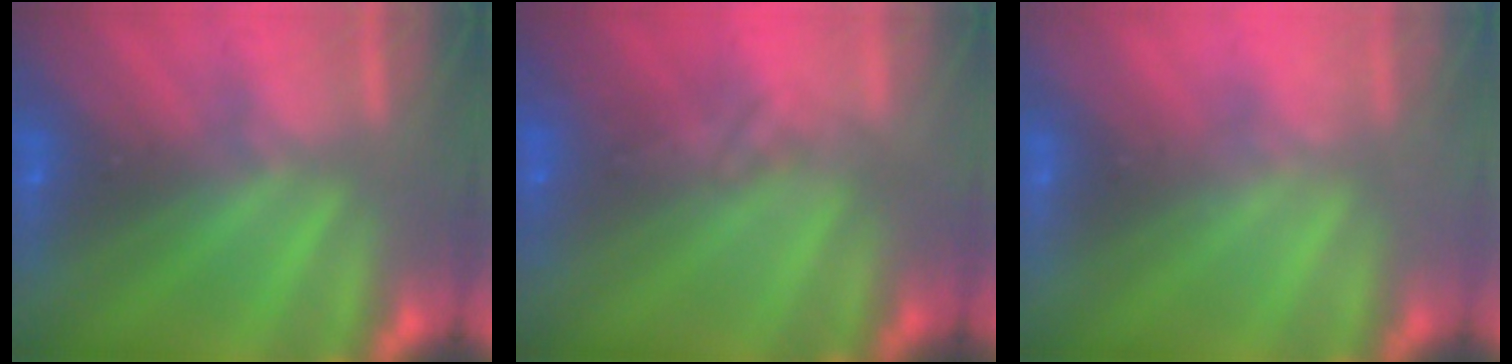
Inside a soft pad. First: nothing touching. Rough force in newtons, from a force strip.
{"total": 1.7}
{"total": 2.1}